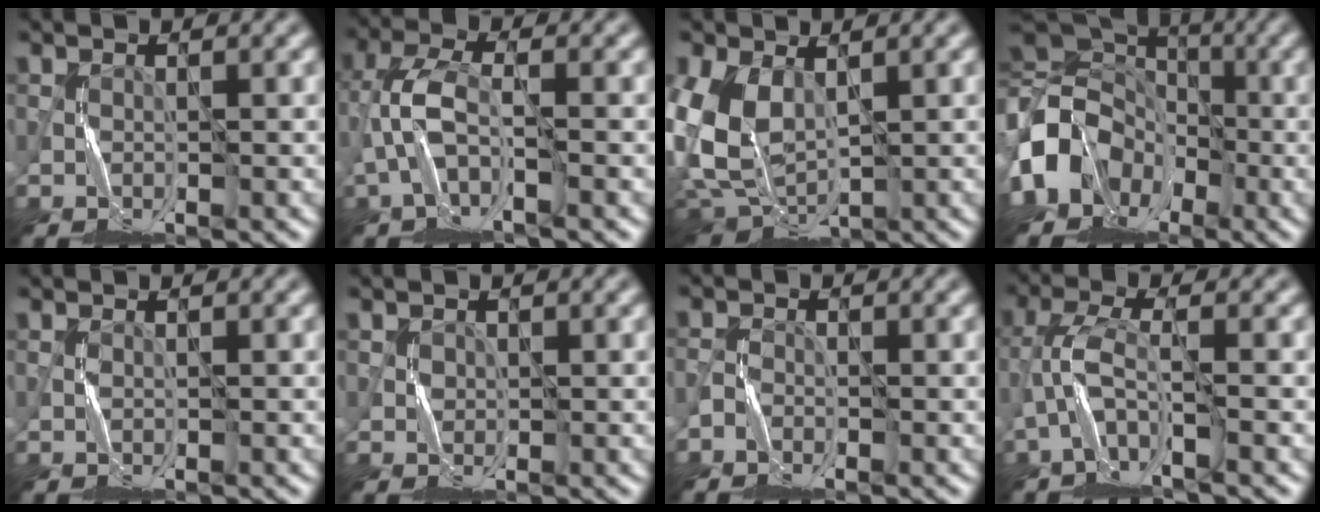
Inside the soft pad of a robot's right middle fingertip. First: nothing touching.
{"total": 3.2, "force": [-1.6, 1.1, 2.6], "torque": [-0.065, 0.012, -0.039]}
{"total": 6.7, "force": [0.8, 4.3, 5.1], "torque": [-0.123, -0.007, 0.013]}
{"total": 13.3, "force": [-4.2, 10.9, 6.4], "torque": [-0.130, -0.004, -0.107]}
{"total": 0.0}
{"total": 1.1, "force": [0.4, 1.0, 0.0], "torque": [0.000, 0.002, 0.009]}
{"total": 1.3, "force": [-1.3, 0.4, 0.1], "torque": [-0.001, 0.005, -0.027]}
{"total": 3.2, "force": [-2.0, 0.5, 2.4], "torque": [-0.058, 0.011, -0.049]}